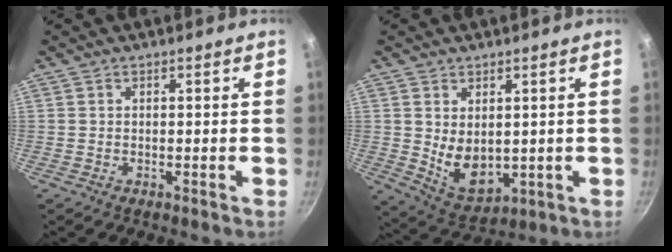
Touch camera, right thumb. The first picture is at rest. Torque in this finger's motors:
{"motor_torque": [-0.23, 0.76, 0.48, 0.53, 0.02]}